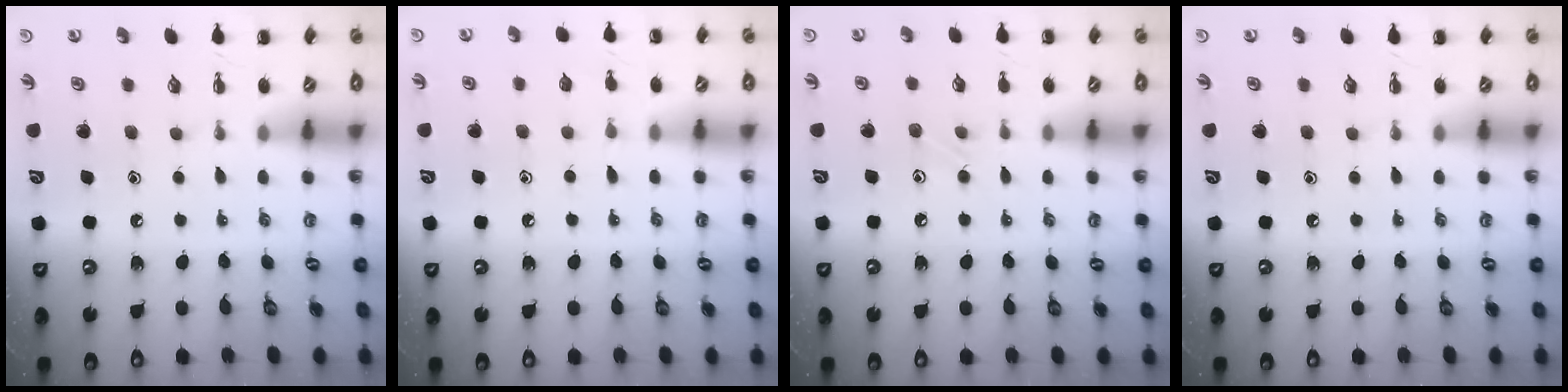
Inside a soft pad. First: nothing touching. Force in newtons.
{"total": 4.0, "press": 3.8, "slide": 1.2}
{"total": 6.6, "press": 6.2, "slide": 2.3}
{"total": 0.0}